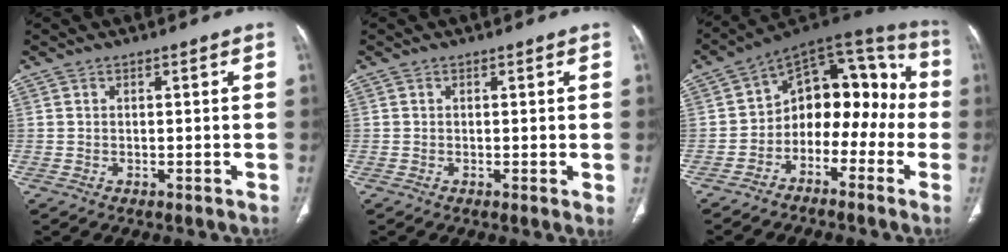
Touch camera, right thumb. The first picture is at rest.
{"total": 1.4, "force": [0.1, 0.3, 1.4], "torque": [-0.026, -0.006, 0.000]}
{"total": 15.7, "force": [-3.6, 10.6, 10.9], "torque": [-0.100, 0.088, -0.069]}